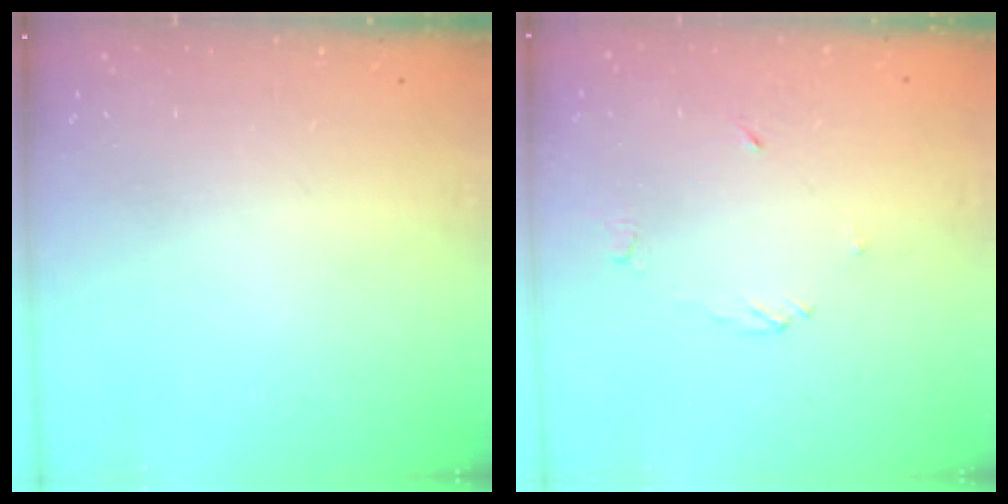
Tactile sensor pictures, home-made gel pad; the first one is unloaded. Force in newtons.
{"total": 4.0, "press": 4.0, "slide": 0.5}